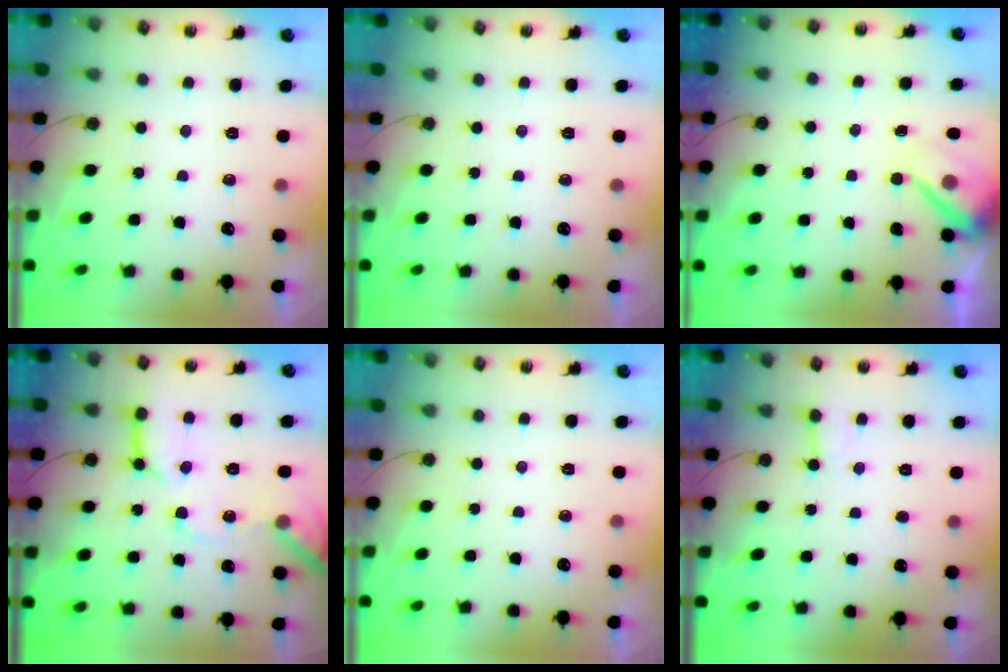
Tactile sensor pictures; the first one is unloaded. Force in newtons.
{"total": 0.0}
{"total": 8.0, "press": 8.0, "slide": 0.8}
{"total": 15.8, "press": 15.7, "slide": 1.8}
{"total": 0.0}
{"total": 4.5, "press": 4.4, "slide": 0.6}